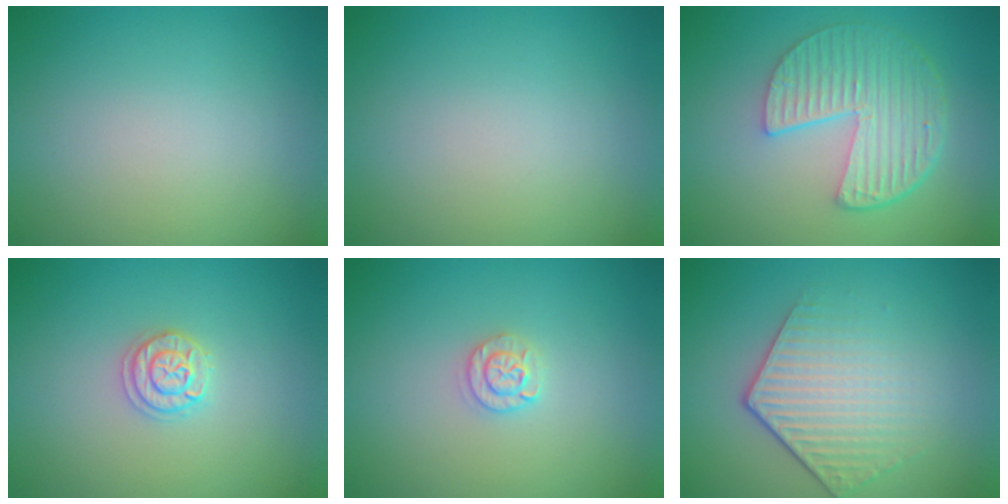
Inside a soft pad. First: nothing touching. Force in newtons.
{"total": 0.0}
{"total": 5.9, "press": 4.3, "slide": 4.0}
{"total": 1.9, "press": 1.8, "slide": 0.3}
{"total": 1.7, "press": 1.7, "slide": 0.3}
{"total": 4.4, "press": 3.1, "slide": 3.1}